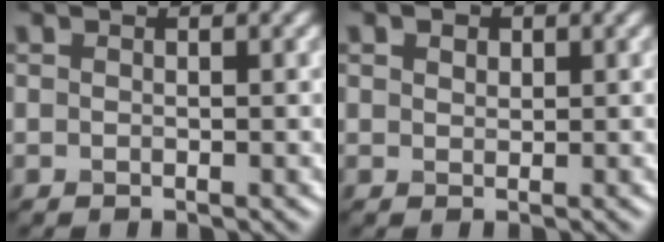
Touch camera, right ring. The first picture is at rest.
{"total": 1.4, "force": [0.9, 0.9, 0.6], "torque": [-0.009, 0.002, 0.008]}